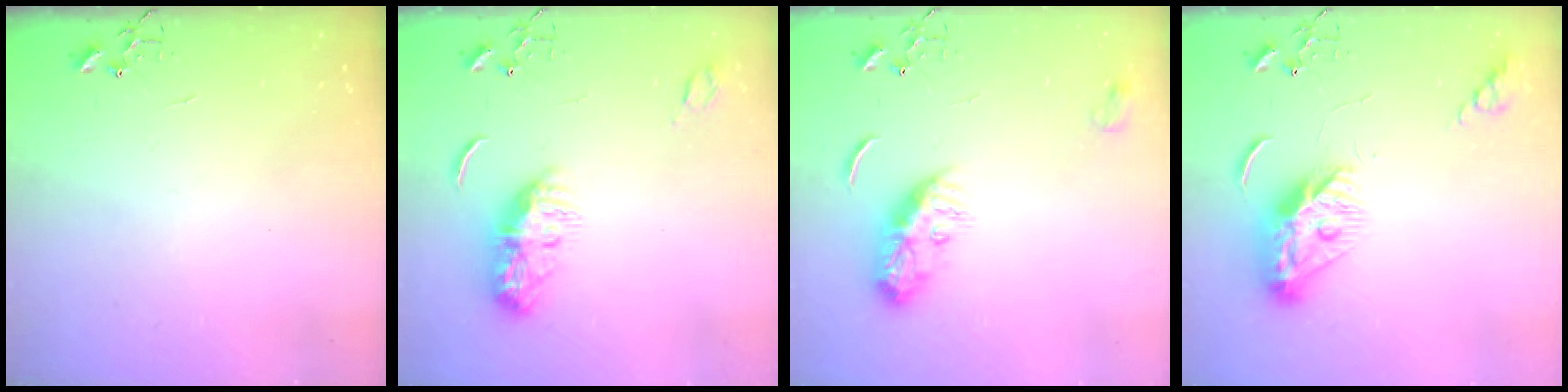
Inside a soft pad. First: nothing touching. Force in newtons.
{"total": 9.4, "press": 9.4, "slide": 0.4}
{"total": 10.9, "press": 10.9, "slide": 0.7}
{"total": 9.5, "press": 9.5, "slide": 0.5}